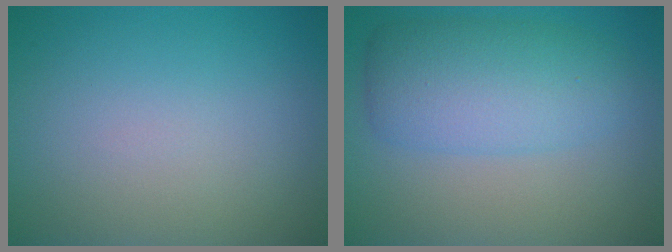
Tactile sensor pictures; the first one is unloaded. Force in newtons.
{"total": 5.8, "press": 5.8, "slide": 0.1}